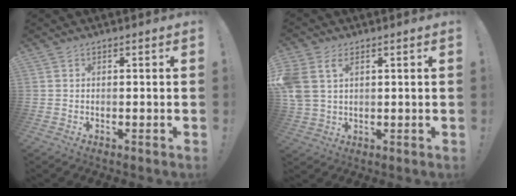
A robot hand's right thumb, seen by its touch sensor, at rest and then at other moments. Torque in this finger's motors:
{"motor_torque": [0.34, 0.37, 0.92, 0.43, 0.18]}